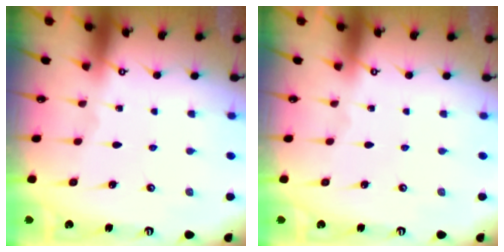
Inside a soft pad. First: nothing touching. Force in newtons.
{"total": 0.0}